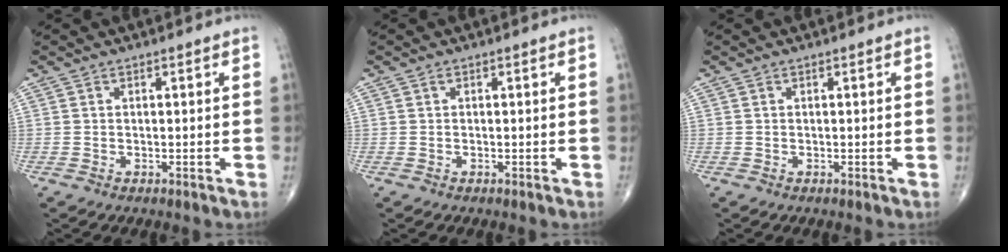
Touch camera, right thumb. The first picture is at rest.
{"total": 0.0}
{"total": 0.0}